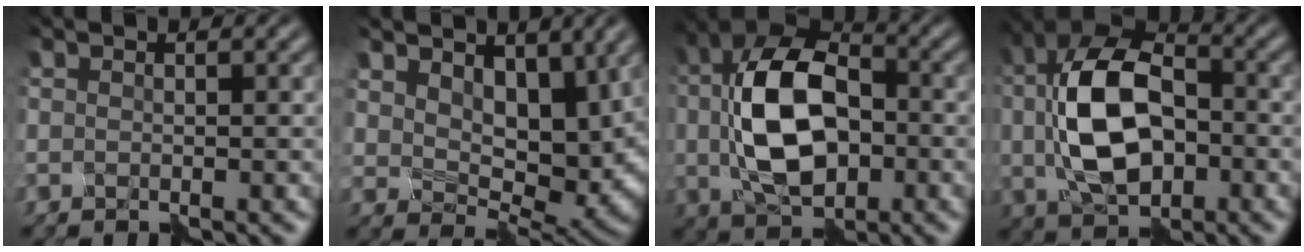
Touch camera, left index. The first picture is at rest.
{"total": 6.7, "force": [3.2, 4.0, 4.3], "torque": [-0.071, -0.010, 0.063]}
{"total": 10.7, "force": [0.0, 6.6, 8.4], "torque": [-0.176, 0.007, 0.009]}
{"total": 10.6, "force": [0.0, 6.6, 8.3], "torque": [-0.176, 0.009, 0.009]}